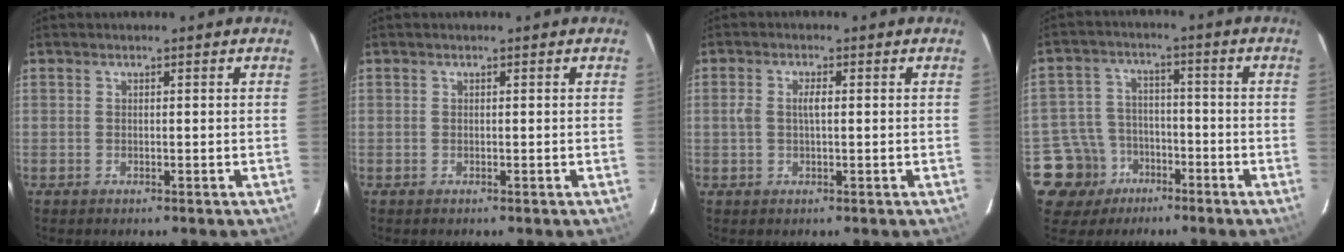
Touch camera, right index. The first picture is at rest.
{"total": 0.0}
{"total": 2.8, "force": [0.2, 1.2, 2.5], "torque": [-0.049, 0.004, 0.003]}
{"total": 9.9, "force": [-5.3, 8.3, 0.9], "torque": [-0.047, 0.032, -0.075]}